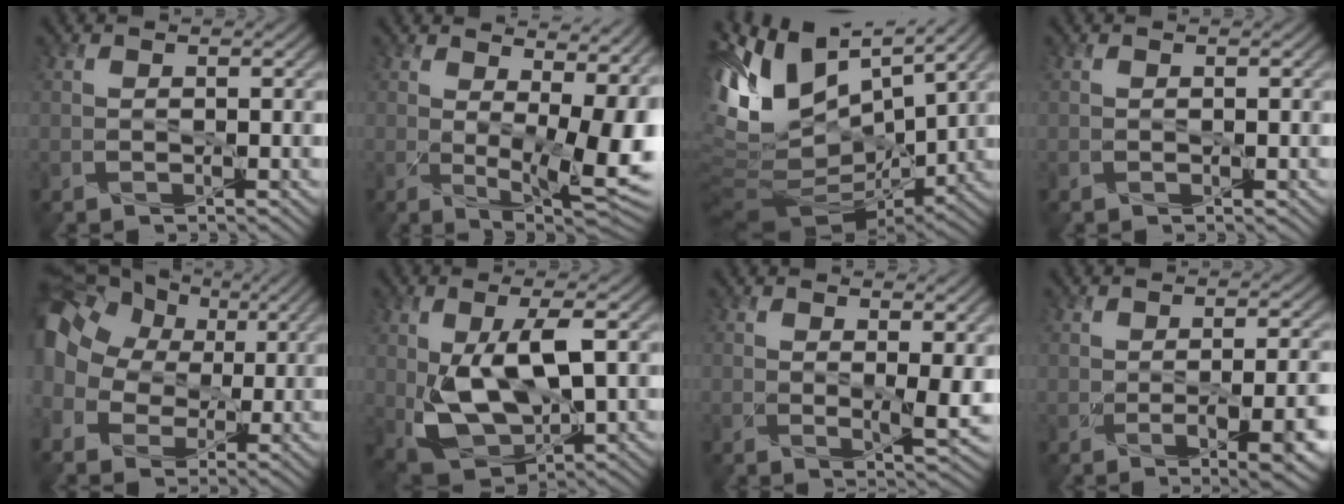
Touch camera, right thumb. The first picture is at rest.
{"total": 13.3, "force": [2.5, 6.0, 11.6], "torque": [-0.138, -0.004, 0.063]}
{"total": 13.7, "force": [4.1, 6.8, 11.2], "torque": [-0.245, 0.001, 0.092]}
{"total": 0.0}
{"total": 12.9, "force": [3.3, 9.7, 7.7], "torque": [-0.205, 0.010, 0.064]}
{"total": 11.6, "force": [0.7, 5.7, 10.0], "torque": [-0.208, -0.010, 0.021]}
{"total": 3.3, "force": [1.2, 0.7, 3.0], "torque": [-0.058, -0.012, 0.024]}
{"total": 6.3, "force": [-2.2, 2.1, 5.6], "torque": [-0.080, -0.012, -0.019]}